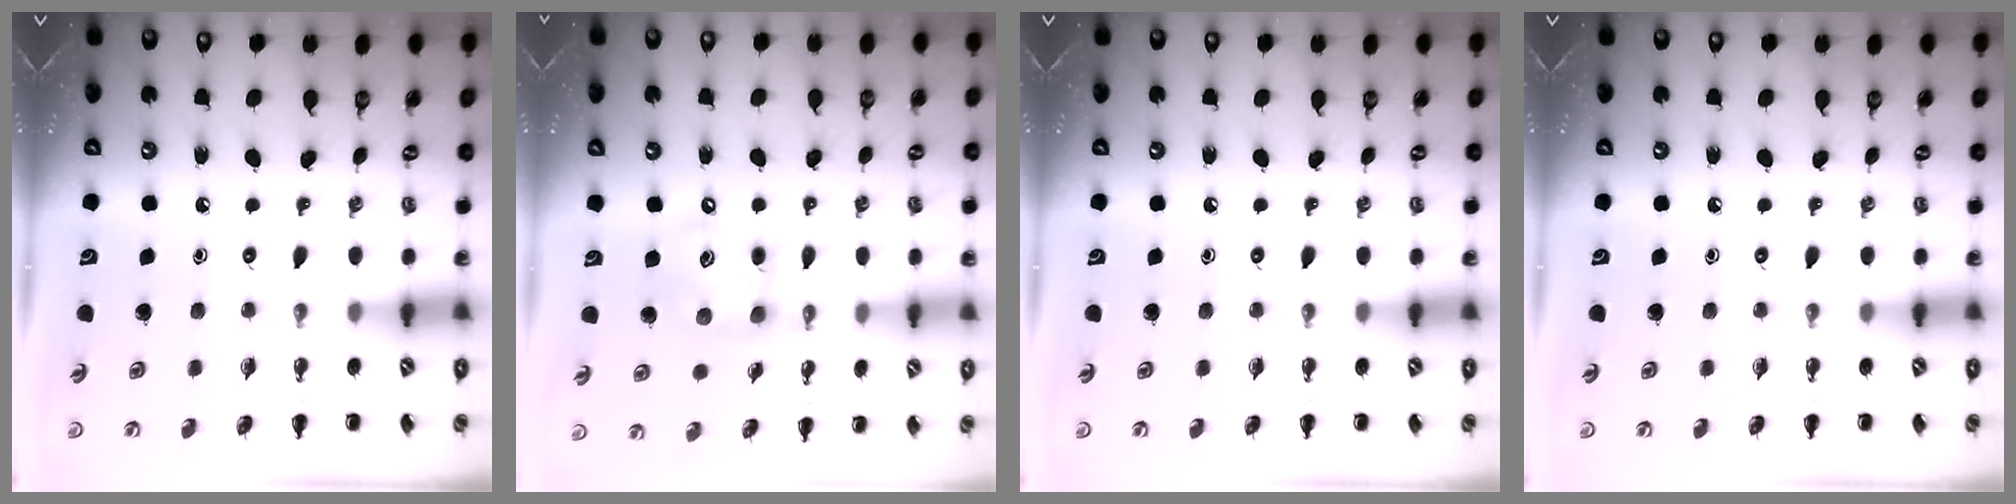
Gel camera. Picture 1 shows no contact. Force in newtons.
{"total": 10.9, "press": 10.7, "slide": 2.0}
{"total": 0.0}
{"total": 0.0}